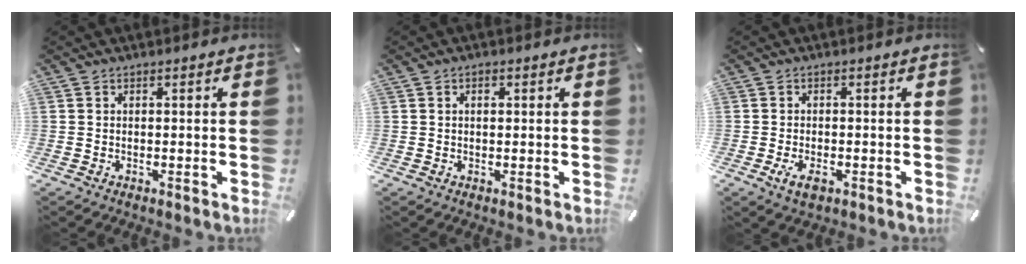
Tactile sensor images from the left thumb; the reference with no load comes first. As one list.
[{"total": 1.2, "force": [0.4, 0.7, 0.9], "torque": [-0.011, 0.002, 0.003]}, {"total": 3.3, "force": [-1.4, 1.7, 2.5], "torque": [-0.061, -0.001, -0.029]}]